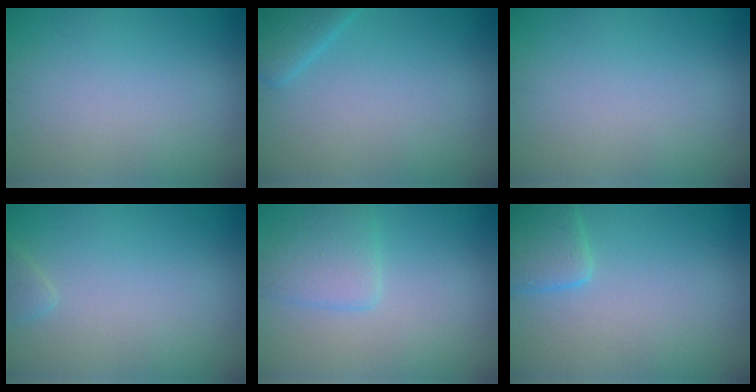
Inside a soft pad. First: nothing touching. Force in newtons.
{"total": 2.3, "press": 2.3, "slide": 0.2}
{"total": 0.0}
{"total": 0.8, "press": 0.8, "slide": 0.1}
{"total": 2.6, "press": 2.6, "slide": 0.1}
{"total": 2.8, "press": 2.8, "slide": 0.2}